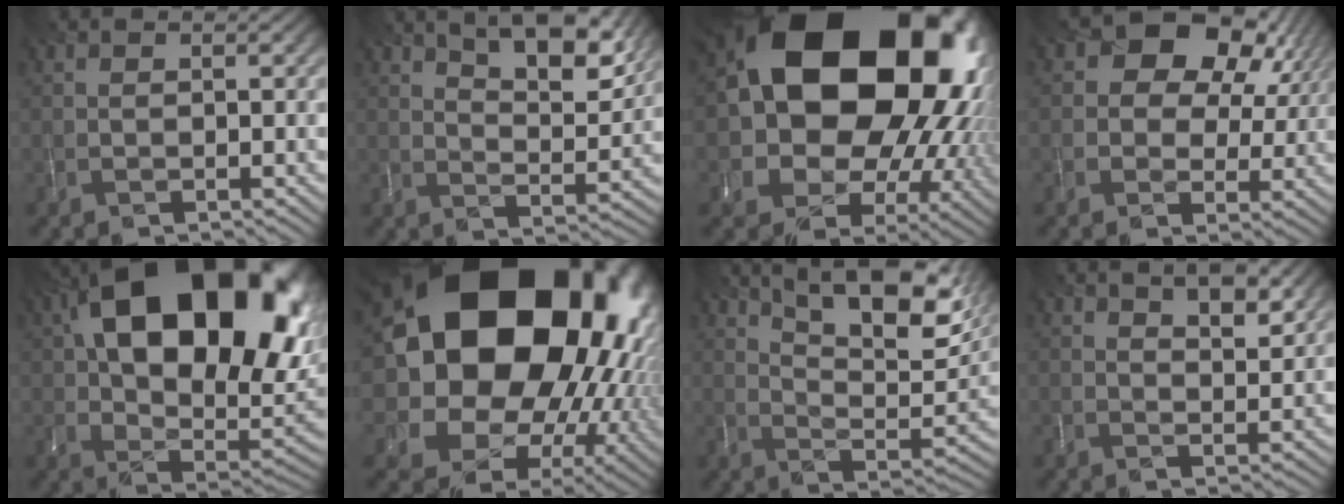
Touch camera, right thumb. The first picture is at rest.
{"total": 10.3, "force": [6.5, 3.8, 7.0], "torque": [-0.124, -0.002, 0.114]}
{"total": 23.5, "force": [4.9, 18.2, 14.1], "torque": [-0.292, -0.034, 0.114]}
{"total": 13.4, "force": [5.1, 9.6, 7.8], "torque": [-0.143, 0.020, 0.083]}
{"total": 23.5, "force": [8.1, 14.8, 16.4], "torque": [-0.307, 0.010, 0.167]}
{"total": 25.2, "force": [6.0, 20.5, 13.4], "torque": [-0.271, -0.027, 0.104]}
{"total": 14.6, "force": [9.1, 4.9, 10.4], "torque": [-0.176, 0.001, 0.147]}
{"total": 4.9, "force": [3.1, 2.0, 3.3], "torque": [-0.054, 0.000, 0.054]}